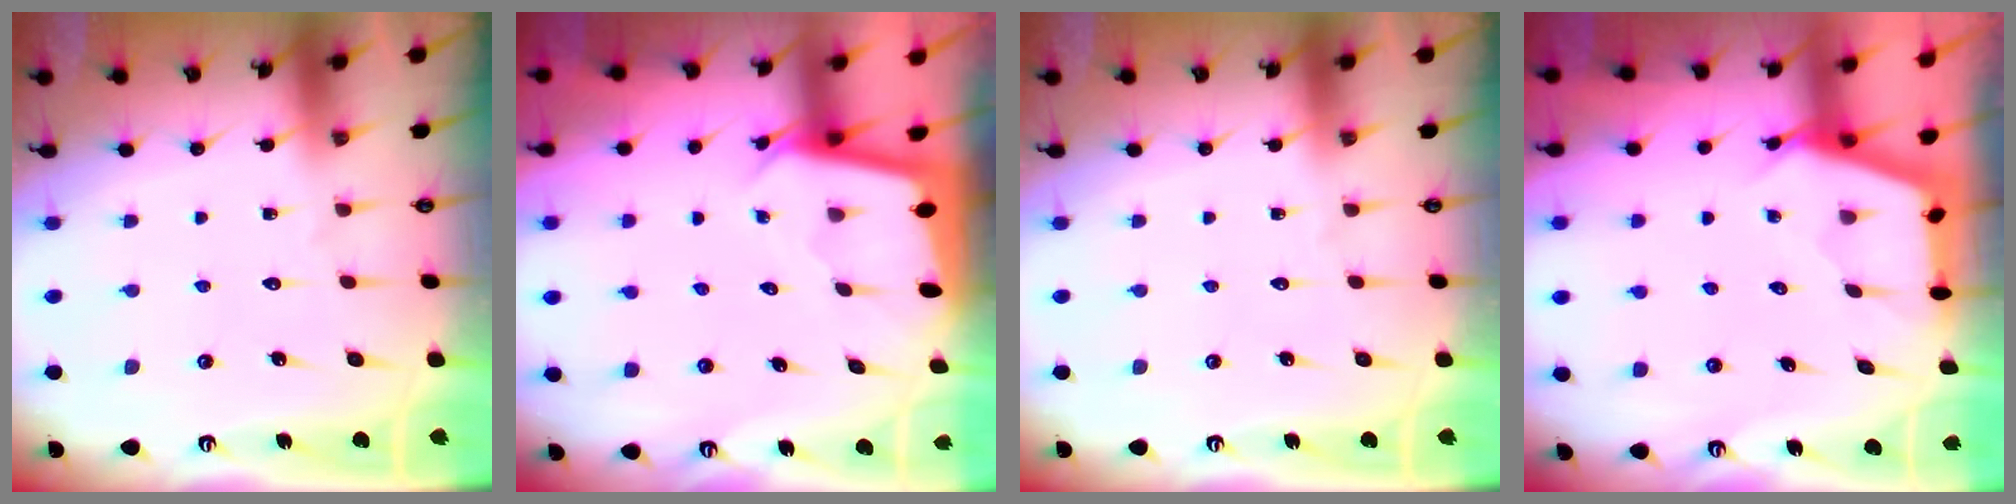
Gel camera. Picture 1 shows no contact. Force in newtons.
{"total": 2.0, "press": 2.0, "slide": 0.1}
{"total": 0.0}
{"total": 2.9, "press": 2.8, "slide": 0.4}